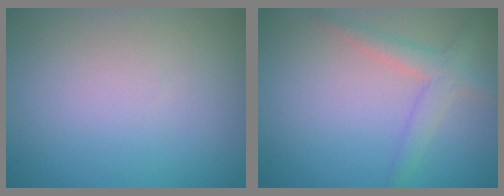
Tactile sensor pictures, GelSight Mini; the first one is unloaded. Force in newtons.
{"total": 2.4, "press": 2.4, "slide": 0.2}